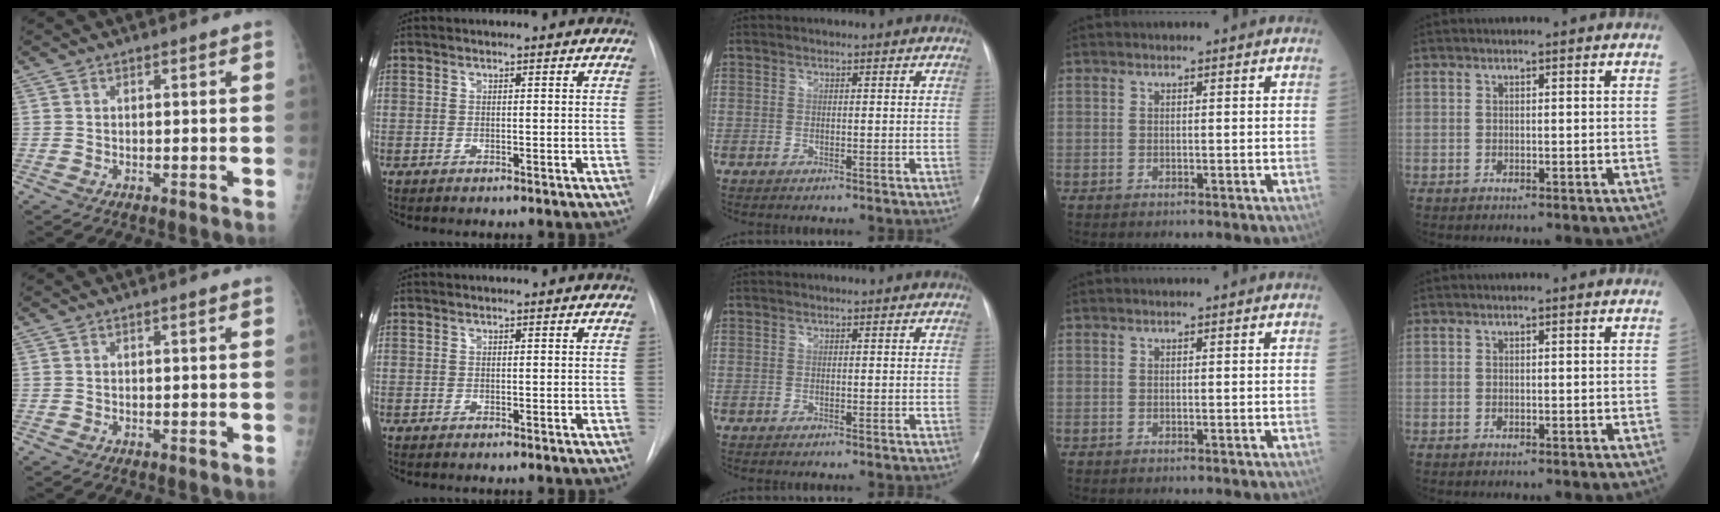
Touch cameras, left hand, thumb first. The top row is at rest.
{}